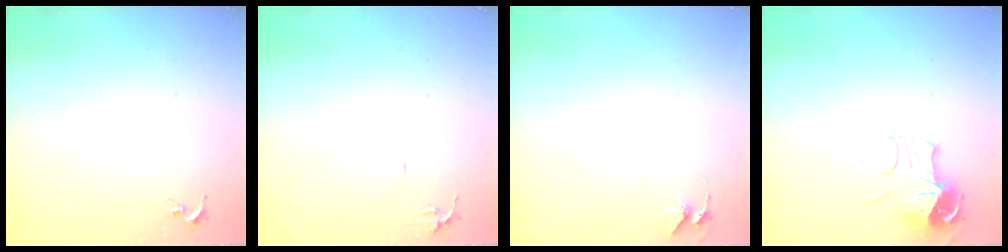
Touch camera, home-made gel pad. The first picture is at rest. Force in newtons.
{"total": 6.0, "press": 5.9, "slide": 0.7}
{"total": 5.4, "press": 5.4, "slide": 0.6}
{"total": 9.0, "press": 8.9, "slide": 1.0}